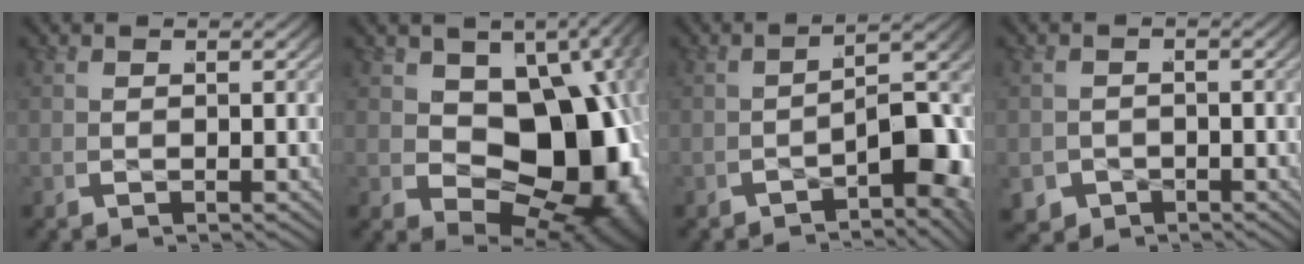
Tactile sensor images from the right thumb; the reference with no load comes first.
{"total": 17.0, "force": [-1.3, 10.6, 13.2], "torque": [-0.210, -0.065, 0.014]}
{"total": 6.1, "force": [-2.6, 2.1, 5.1], "torque": [-0.060, -0.010, -0.030]}
{"total": 4.0, "force": [-2.4, 3.0, 1.1], "torque": [-0.029, -0.028, -0.027]}